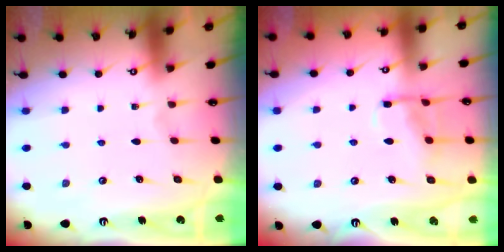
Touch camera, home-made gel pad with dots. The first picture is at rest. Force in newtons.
{"total": 8.5, "press": 8.5, "slide": 0.4}